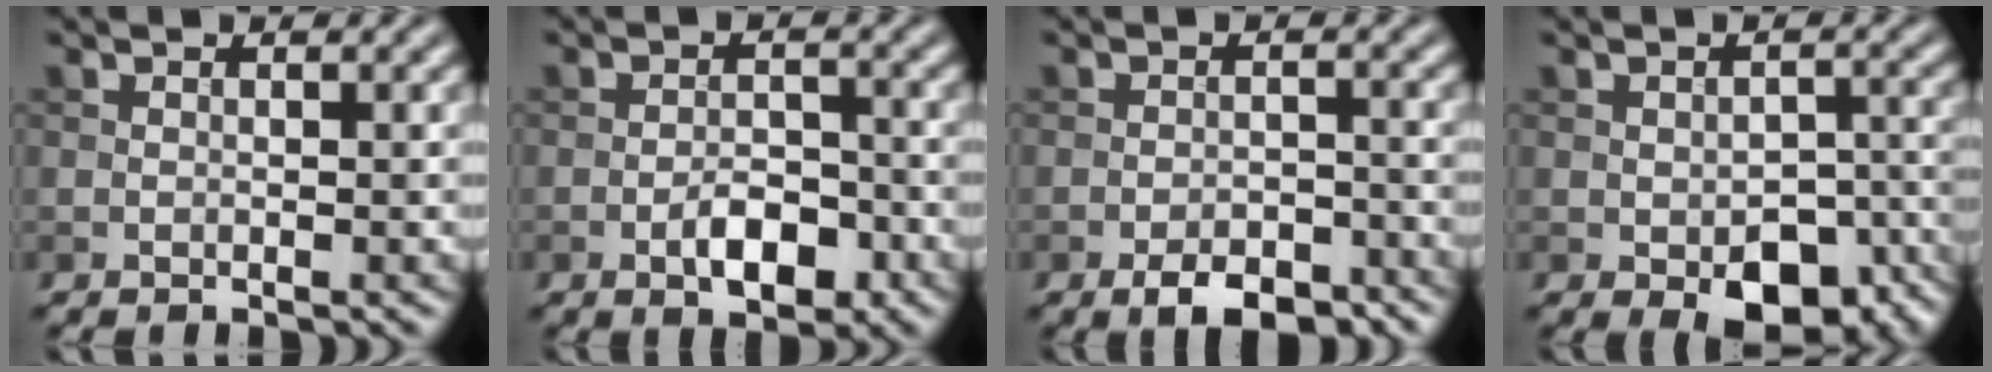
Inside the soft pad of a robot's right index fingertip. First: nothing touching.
{"total": 3.6, "force": [-1.7, 1.8, 2.7], "torque": [-0.040, 0.004, -0.028]}
{"total": 4.5, "force": [-3.2, 1.9, 2.6], "torque": [-0.036, -0.003, -0.052]}
{"total": 7.8, "force": [-3.8, 4.1, 5.4], "torque": [-0.069, -0.019, -0.040]}